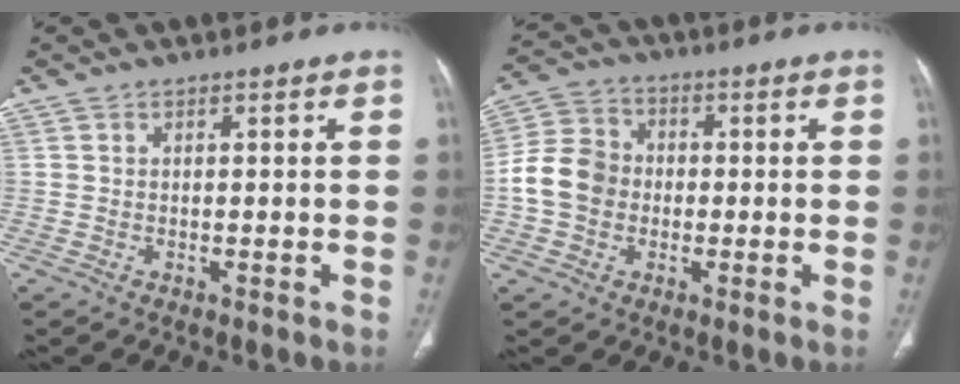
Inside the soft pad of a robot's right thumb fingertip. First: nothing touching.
{"total": 9.3, "force": [-1.1, 8.0, 4.7], "torque": [-0.076, 0.031, -0.031]}